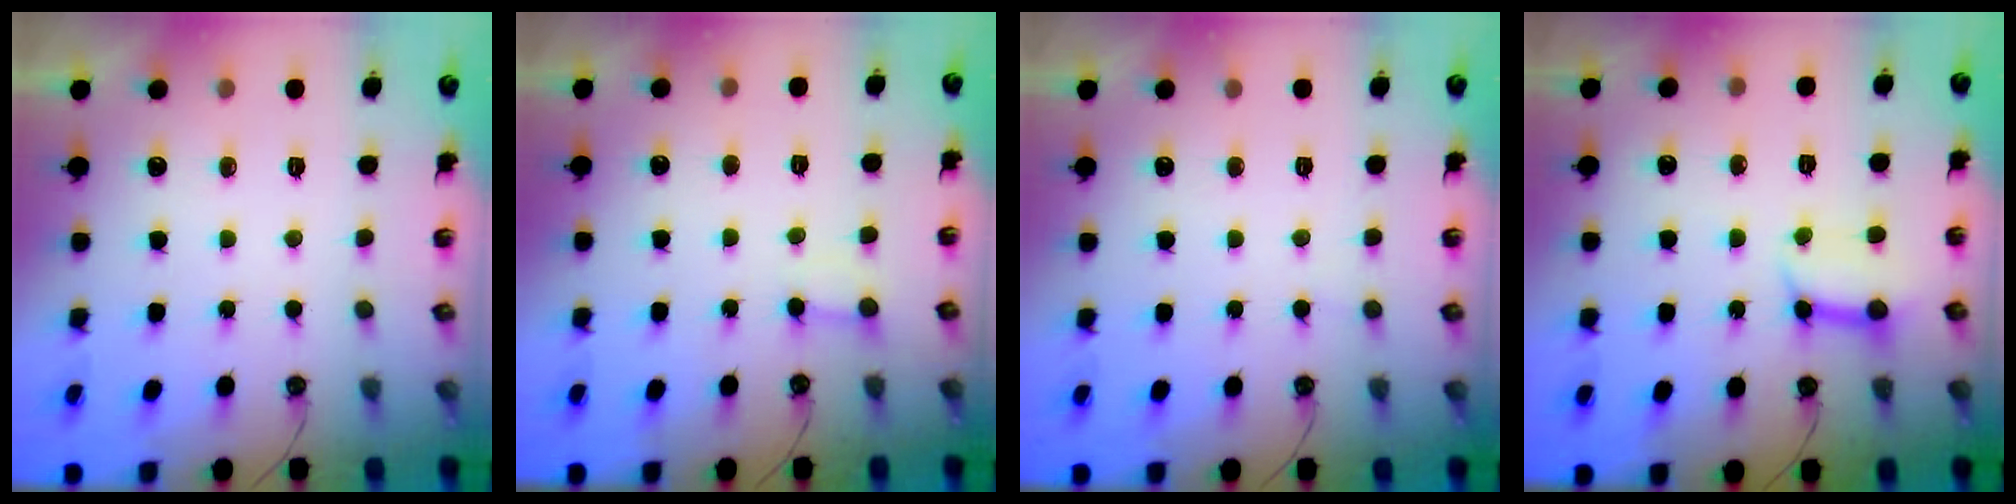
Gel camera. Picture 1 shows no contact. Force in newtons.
{"total": 2.8, "press": 2.8, "slide": 0.4}
{"total": 2.5, "press": 2.5, "slide": 0.3}
{"total": 8.5, "press": 8.4, "slide": 1.1}